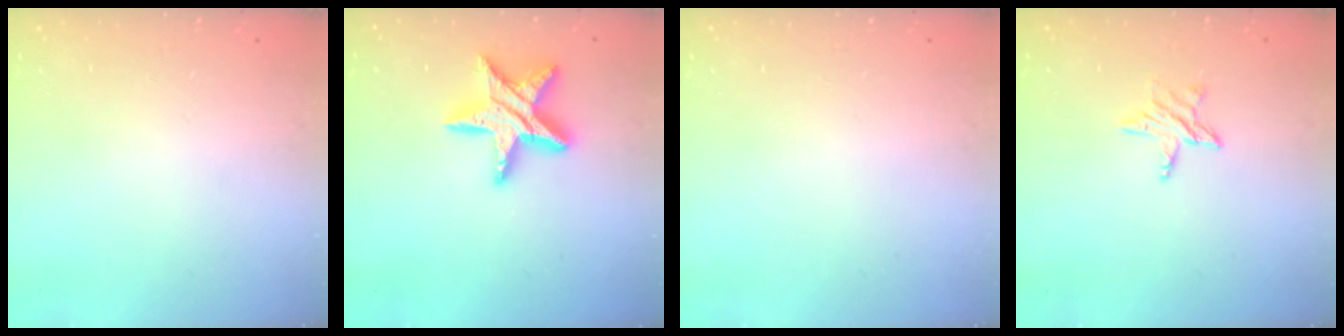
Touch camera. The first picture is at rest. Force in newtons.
{"total": 15.0, "press": 15.0, "slide": 1.2}
{"total": 0.0}
{"total": 5.8, "press": 5.8, "slide": 0.4}